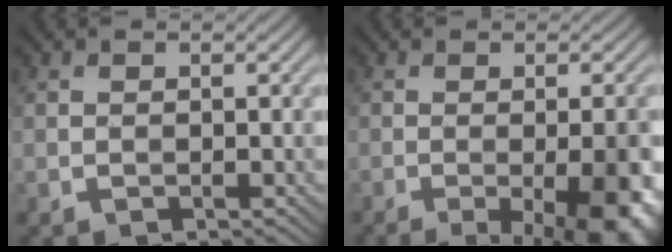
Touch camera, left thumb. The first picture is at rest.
{"total": 9.4, "force": [-3.8, 2.1, 8.3], "torque": [-0.107, -0.002, -0.045]}